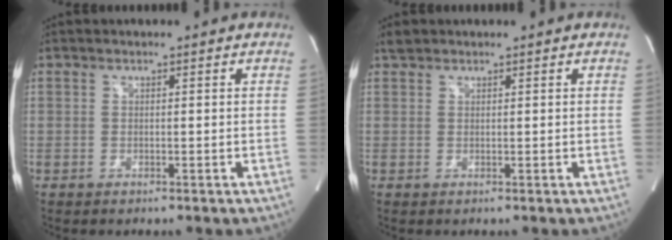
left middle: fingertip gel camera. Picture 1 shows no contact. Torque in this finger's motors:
{"motor_torque": [0.07, 0.03, -0.15, -0.01]}